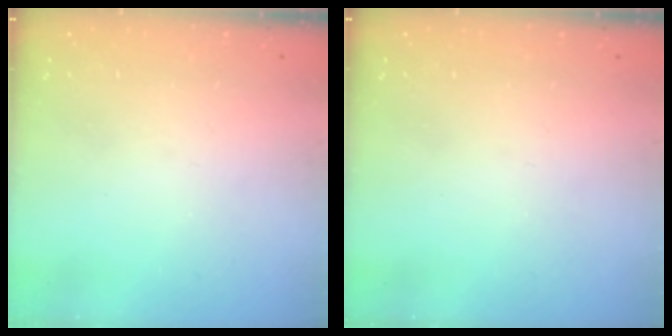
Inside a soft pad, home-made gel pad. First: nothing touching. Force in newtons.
{"total": 0.0}